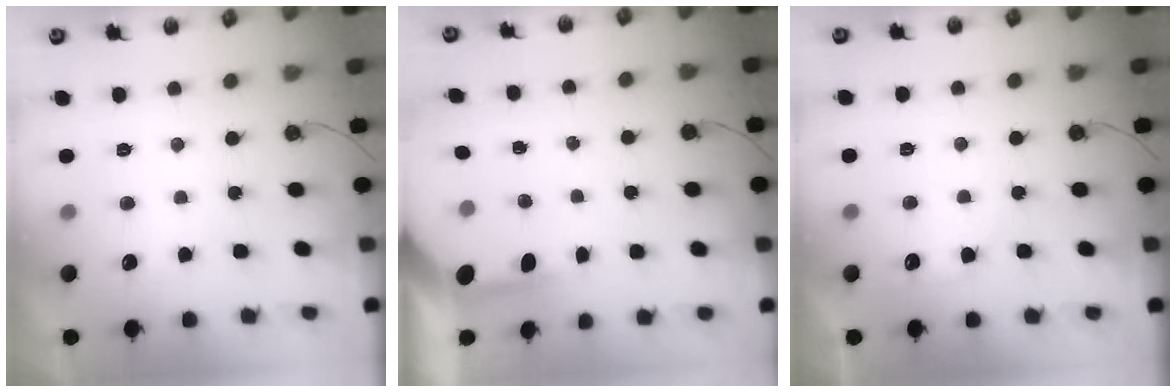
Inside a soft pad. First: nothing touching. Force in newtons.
{"total": 3.9, "press": 3.9, "slide": 0.5}
{"total": 3.9, "press": 3.9, "slide": 0.6}